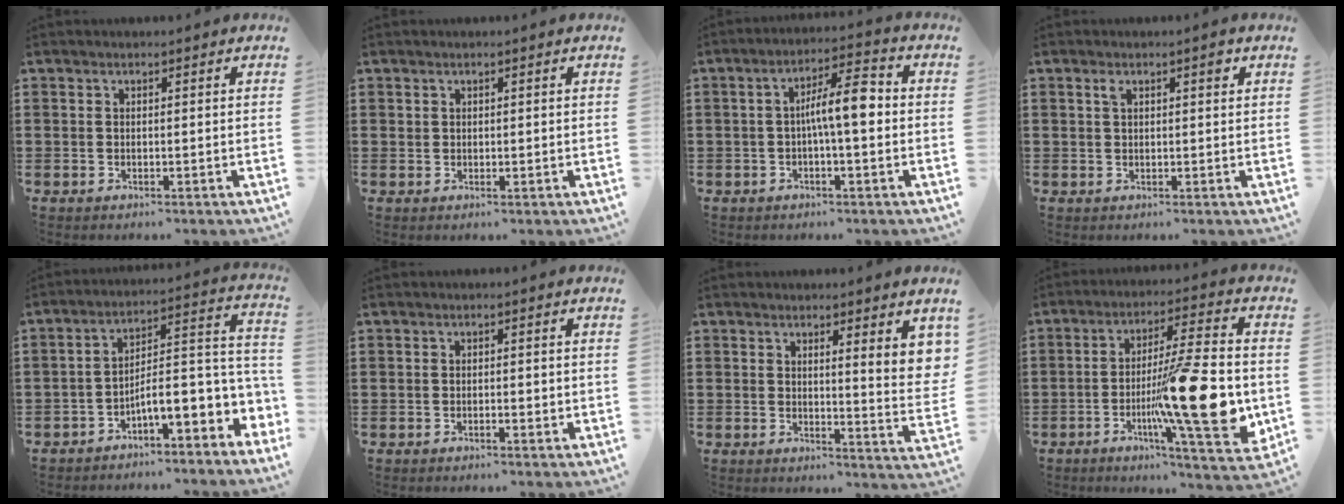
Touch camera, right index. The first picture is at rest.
{"total": 0.7, "force": [0.4, 0.5, 0.2], "torque": [-0.006, 0.003, 0.009]}
{"total": 7.5, "force": [-0.2, 1.8, 7.2], "torque": [-0.132, 0.012, -0.007]}
{"total": 2.1, "force": [1.0, 0.7, 1.7], "torque": [-0.029, 0.003, 0.014]}
{"total": 7.9, "force": [-3.4, 2.4, 6.7], "torque": [-0.101, -0.029, -0.069]}
{"total": 1.0, "force": [-0.4, 0.3, 0.9], "torque": [-0.016, -0.002, -0.006]}
{"total": 3.7, "force": [2.3, 0.1, 2.9], "torque": [-0.051, -0.015, 0.035]}
{"total": 17.9, "force": [-3.7, 3.6, 17.2], "torque": [-0.264, -0.016, -0.061]}